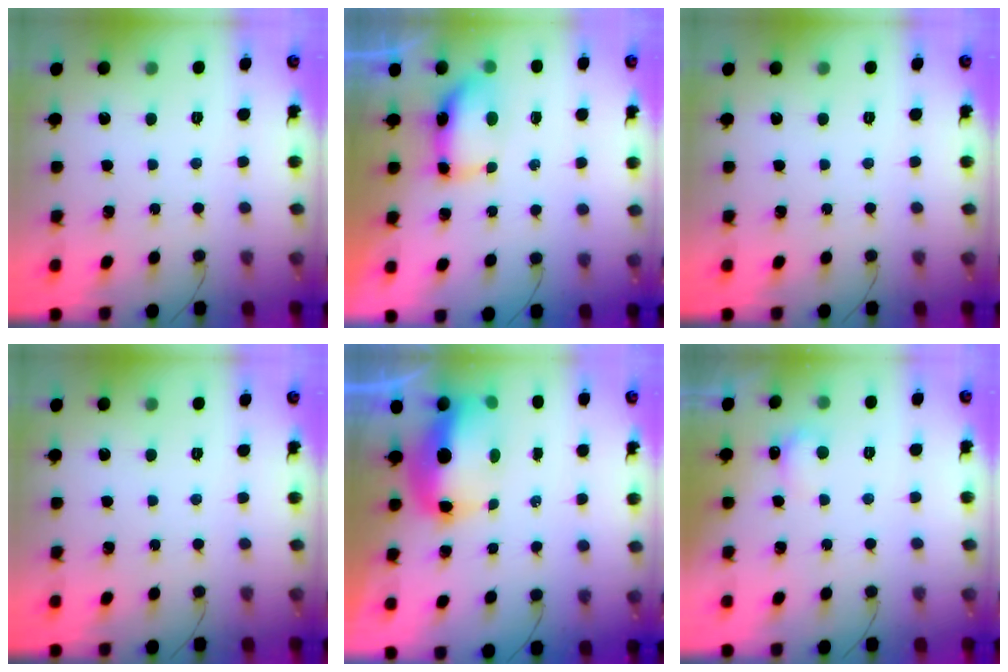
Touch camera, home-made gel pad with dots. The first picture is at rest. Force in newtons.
{"total": 6.9, "press": 6.9, "slide": 0.6}
{"total": 0.0}
{"total": 0.0}
{"total": 10.6, "press": 10.4, "slide": 2.2}
{"total": 5.5, "press": 4.1, "slide": 3.7}